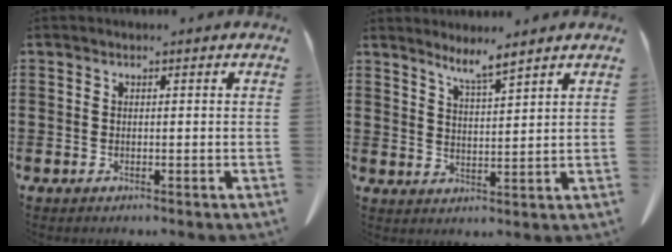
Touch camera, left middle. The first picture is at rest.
{"total": 4.4, "force": [3.8, -0.5, 2.1], "torque": [-0.052, -0.015, 0.066]}